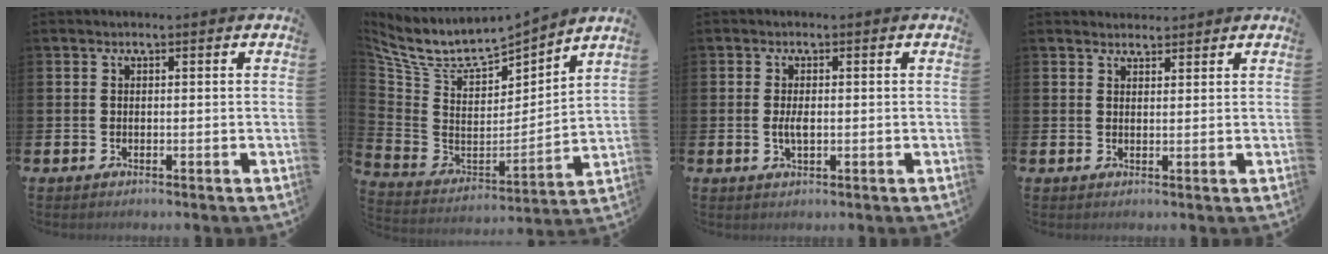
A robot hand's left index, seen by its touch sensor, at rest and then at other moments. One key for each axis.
{"total": 8.3, "fx": 7.4, "fy": 2.1, "fz": 3.0, "tx": -0.094, "ty": -0.060, "tz": 0.126}
{"total": 2.0, "fx": 0.1, "fy": 0.8, "fz": 1.9, "tx": -0.028, "ty": -0.002, "tz": 0.000}
{"total": 2.5, "fx": 2.4, "fy": 0.6, "fz": -0.1, "tx": 0.015, "ty": -0.013, "tz": 0.042}